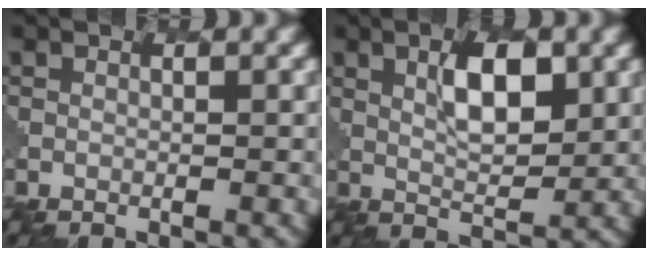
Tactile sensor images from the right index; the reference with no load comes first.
{"total": 4.5, "force": [1.8, 1.7, 3.8], "torque": [-0.066, 0.000, 0.033]}